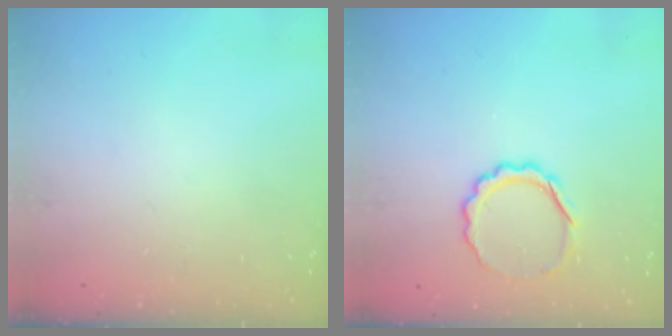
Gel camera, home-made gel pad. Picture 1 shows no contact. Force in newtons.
{"total": 7.3, "press": 7.3, "slide": 0.8}